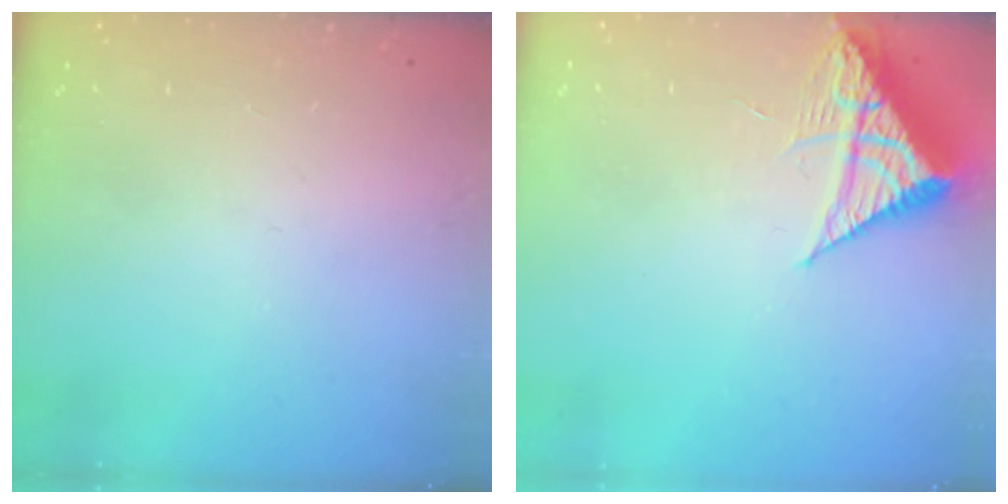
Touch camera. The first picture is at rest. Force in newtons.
{"total": 8.8, "press": 8.8, "slide": 1.0}